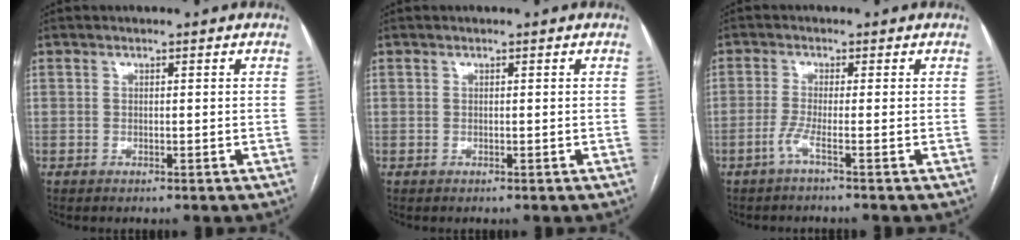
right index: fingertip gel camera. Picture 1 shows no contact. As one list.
[{"total": 0.0}, {"total": 2.4, "force": [-1.4, -1.0, 1.7], "torque": [-0.037, -0.002, -0.034]}]